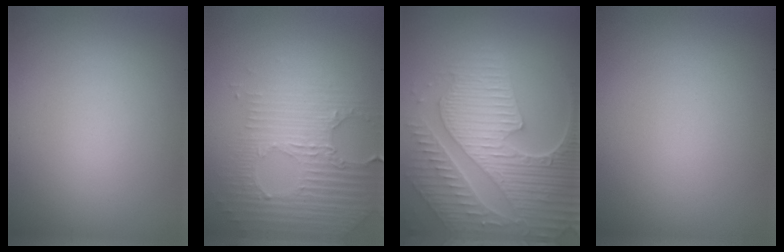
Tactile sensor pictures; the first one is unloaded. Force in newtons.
{"total": 3.9, "press": 3.8, "slide": 1.1}
{"total": 8.7, "press": 6.2, "slide": 6.1}
{"total": 0.0}